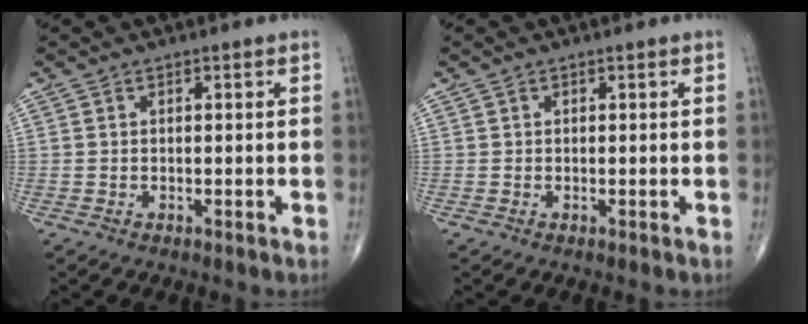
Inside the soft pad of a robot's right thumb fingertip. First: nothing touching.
{"total": 0.0}